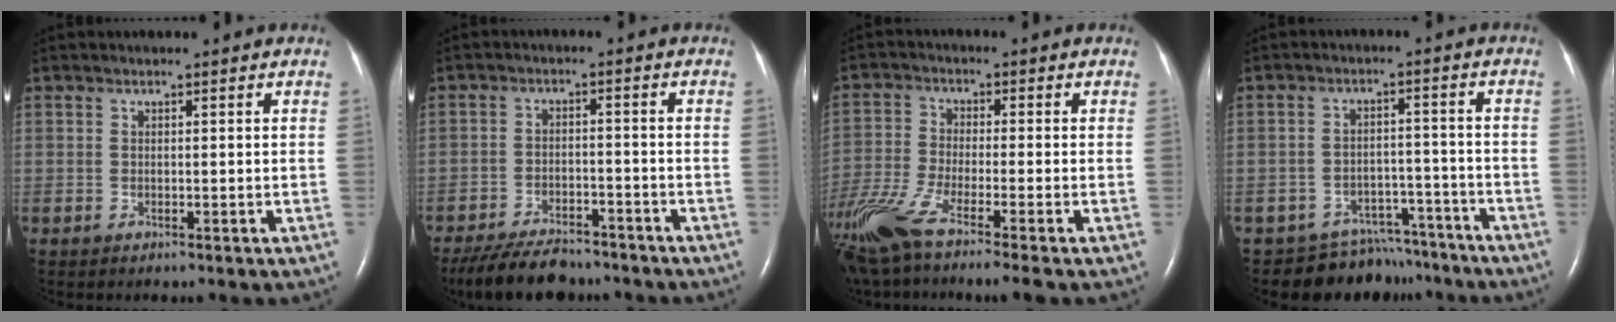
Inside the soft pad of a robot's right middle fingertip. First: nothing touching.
{"total": 10.3, "force": [-9.0, 3.1, 4.1], "torque": [-0.071, -0.013, -0.143]}
{"total": 12.4, "force": [-9.1, 0.0, 8.5], "torque": [-0.182, -0.036, -0.168]}
{"total": 9.0, "force": [-8.0, 4.2, -0.2], "torque": [0.016, 0.029, -0.106]}